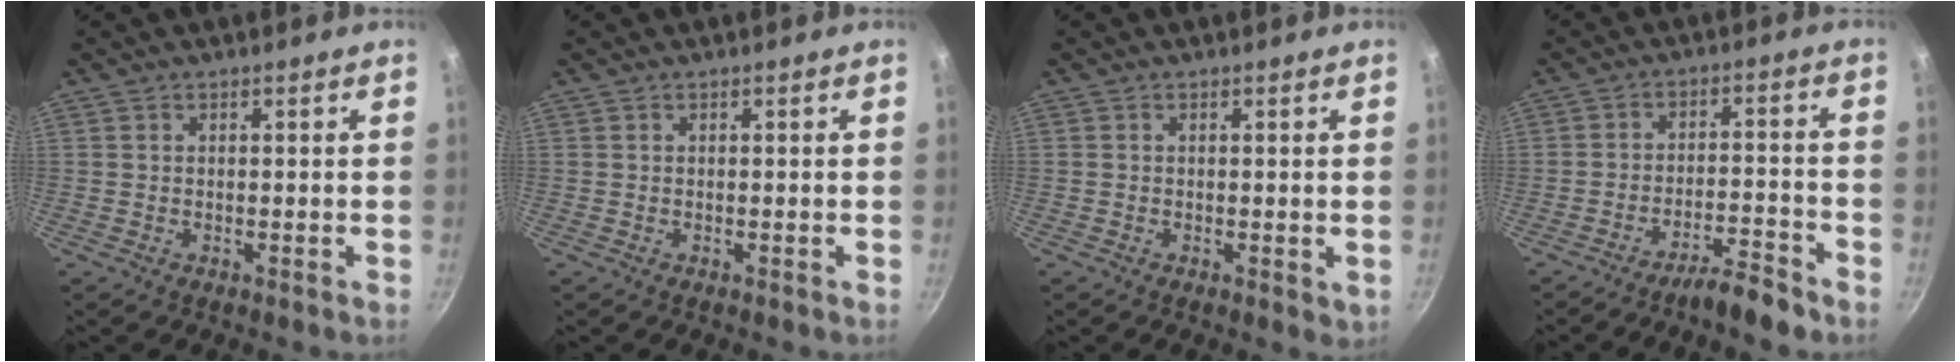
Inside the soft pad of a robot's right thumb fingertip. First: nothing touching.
{"total": 0.0}
{"total": 1.3, "force": [0.2, 0.6, 1.1], "torque": [-0.015, -0.004, 0.001]}
{"total": 6.3, "force": [-5.1, 0.9, 3.6], "torque": [-0.062, 0.044, -0.084]}